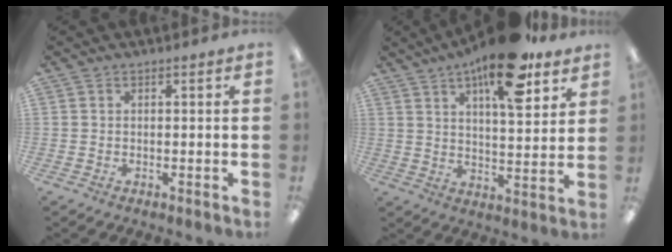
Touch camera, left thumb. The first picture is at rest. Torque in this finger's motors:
{"motor_torque": [0.61, 0.82, 1.69, -1.09, 0.40]}